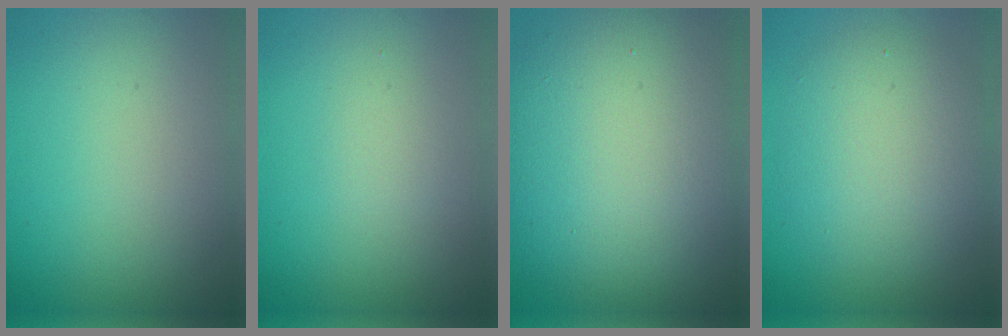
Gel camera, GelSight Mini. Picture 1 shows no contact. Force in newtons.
{"total": 1.1, "press": 1.1, "slide": 0.1}
{"total": 15.4, "press": 15.3, "slide": 1.0}
{"total": 6.0, "press": 6.0, "slide": 0.3}